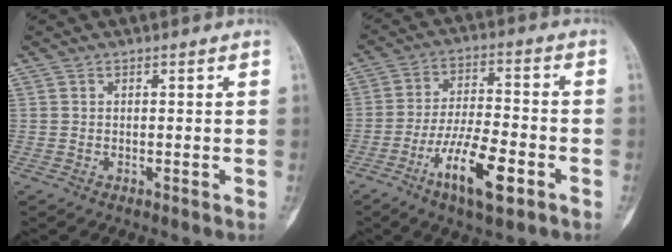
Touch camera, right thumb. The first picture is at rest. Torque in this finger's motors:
{"motor_torque": [0.83, 1.02, 0.25, -0.30, 0.10]}